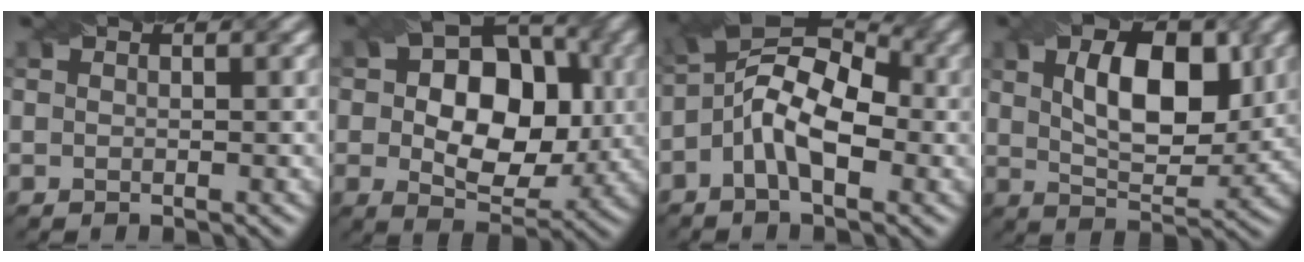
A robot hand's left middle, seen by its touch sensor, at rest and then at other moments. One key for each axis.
{"total": 11.0, "fx": 0.7, "fy": 7.6, "fz": 7.9, "tx": -0.114, "ty": 0.000, "tz": 0.011}
{"total": 8.2, "fx": -1.3, "fy": 4.0, "fz": 7.0, "tx": -0.122, "ty": 0.024, "tz": -0.037}
{"total": 7.8, "fx": 2.2, "fy": 4.0, "fz": 6.3, "tx": -0.099, "ty": 0.001, "tz": 0.038}